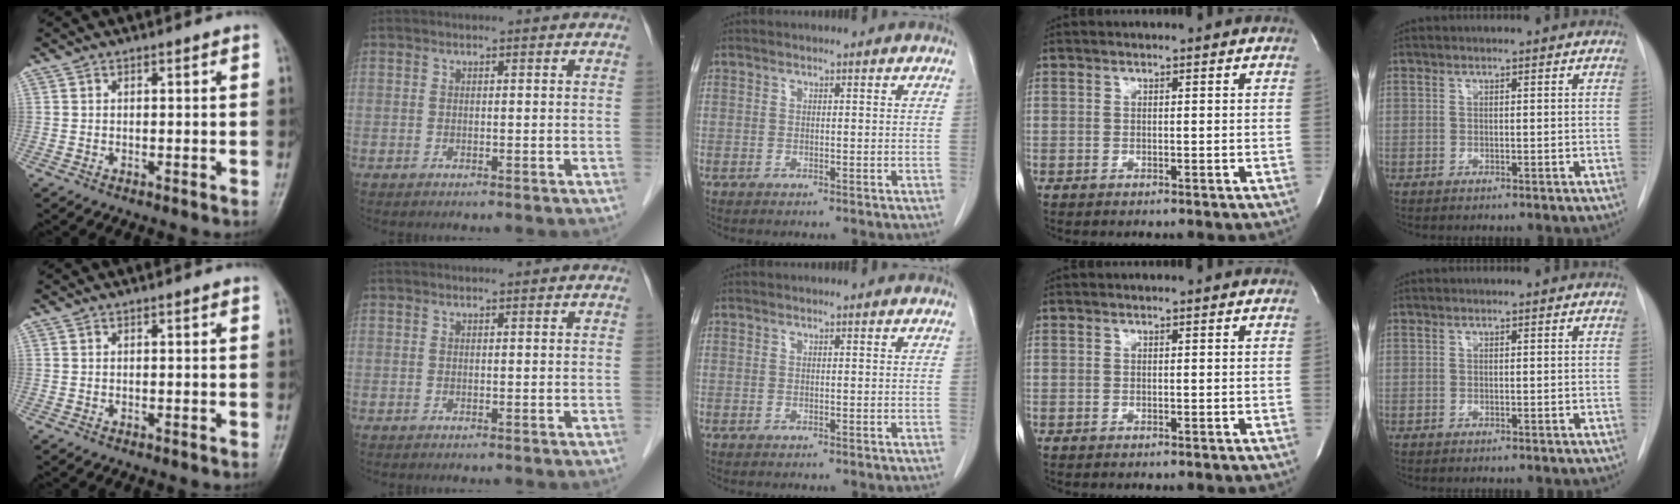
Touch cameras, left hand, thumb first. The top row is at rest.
{}